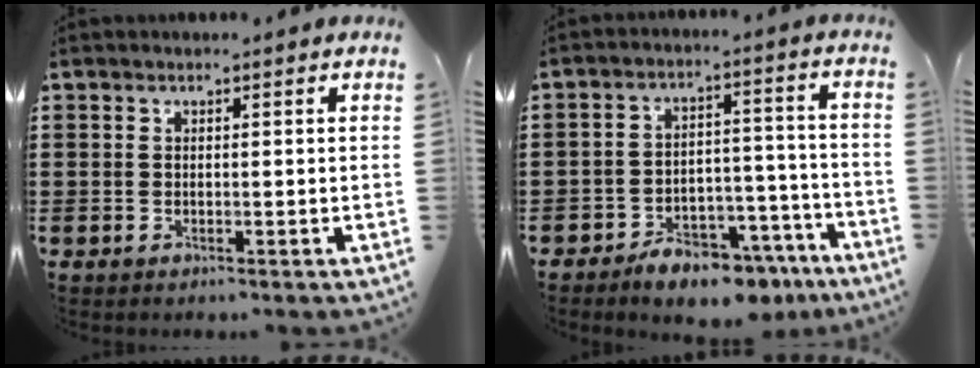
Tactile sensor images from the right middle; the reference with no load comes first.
{"total": 6.9, "force": [-6.2, 2.2, 2.2], "torque": [-0.026, 0.027, -0.114]}